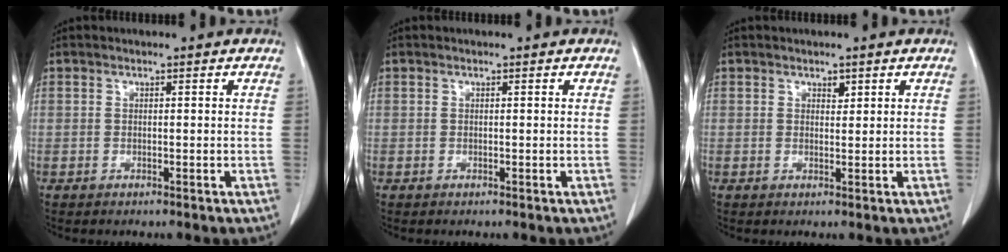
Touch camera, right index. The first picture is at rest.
{"total": 0.0}
{"total": 1.0, "force": [0.7, 0.5, 0.5], "torque": [-0.004, -0.005, 0.009]}